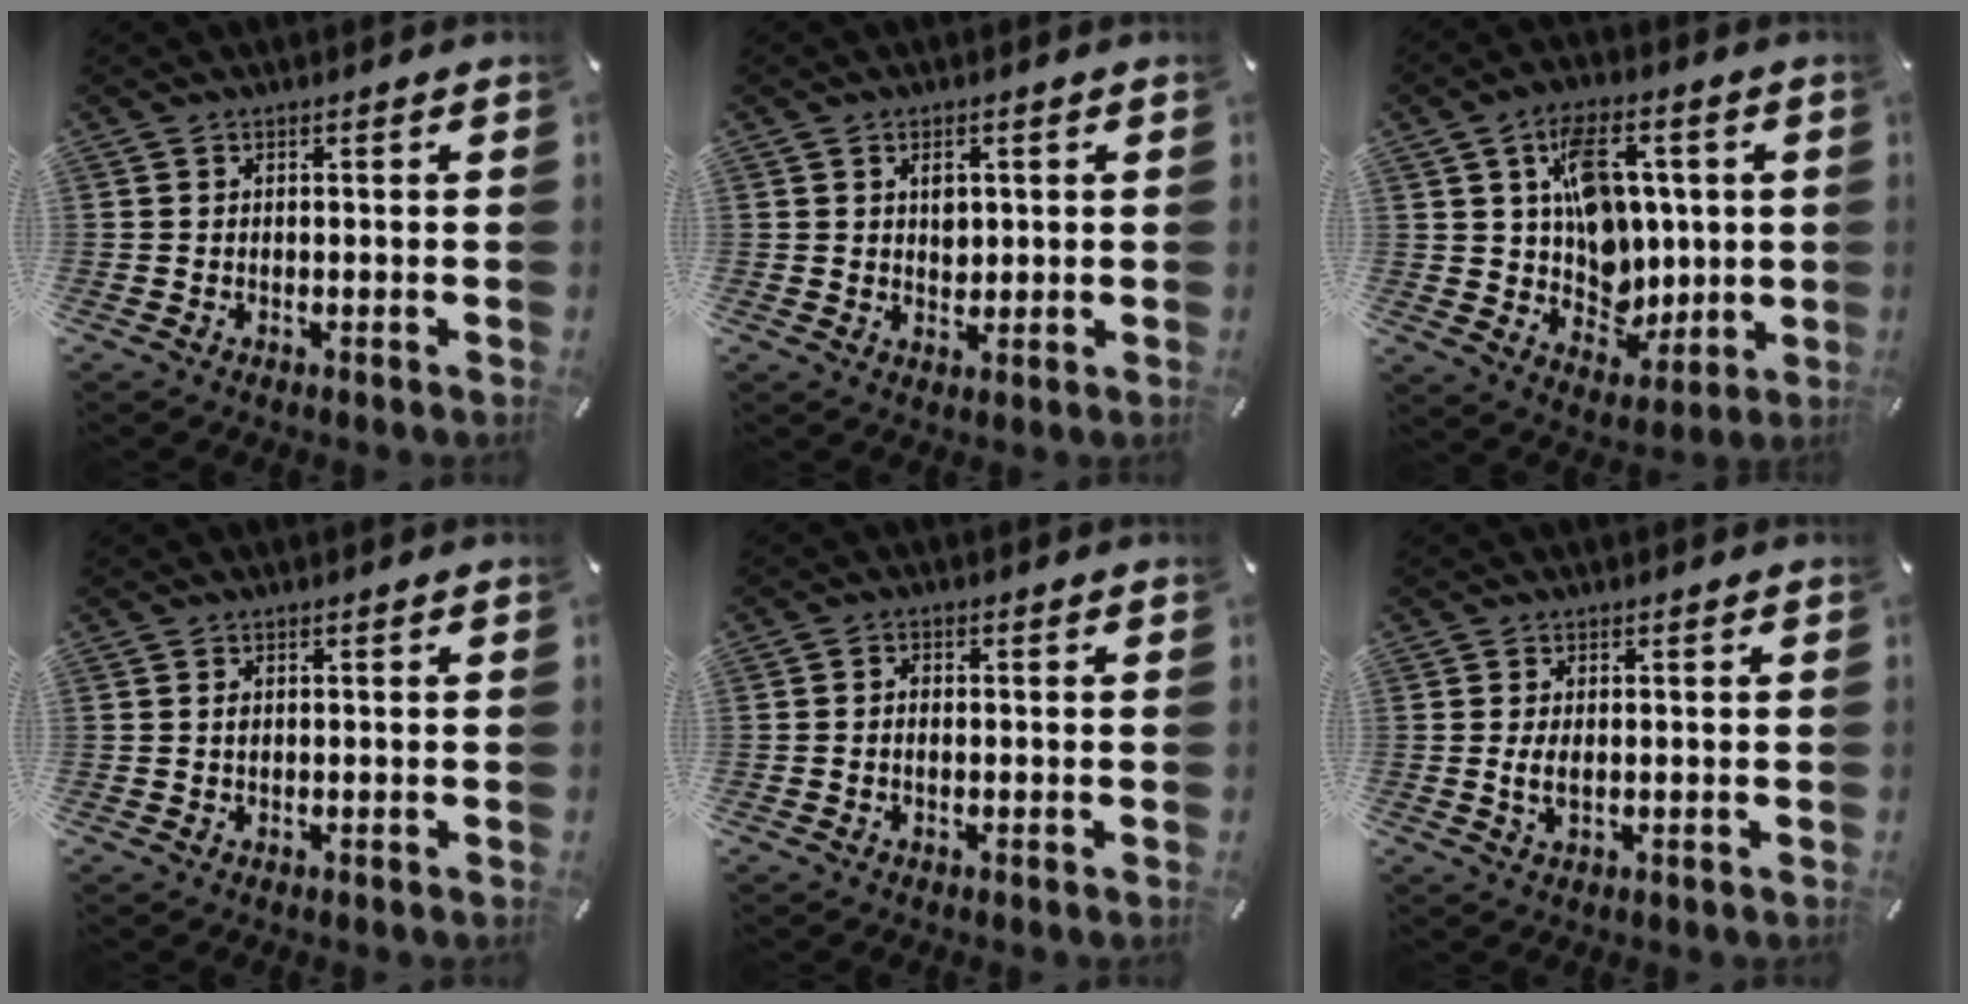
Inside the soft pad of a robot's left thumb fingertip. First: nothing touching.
{"total": 3.2, "force": [0.8, 2.5, 1.8], "torque": [-0.016, -0.004, 0.008]}
{"total": 14.1, "force": [4.2, 11.1, 7.6], "torque": [-0.118, -0.011, 0.089]}
{"total": 0.9, "force": [0.2, 0.5, 0.7], "torque": [-0.015, 0.001, 0.002]}
{"total": 1.5, "force": [-0.2, 1.0, 1.0], "torque": [-0.021, 0.004, -0.006]}
{"total": 3.0, "force": [0.0, 1.4, 2.7], "torque": [-0.066, -0.003, -0.005]}